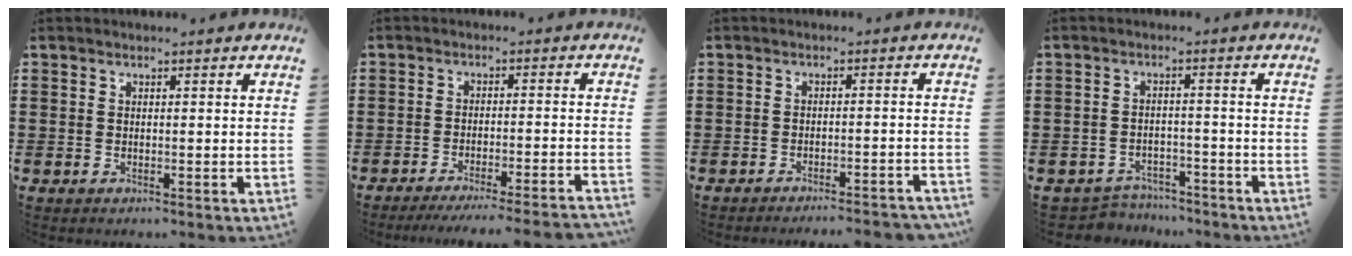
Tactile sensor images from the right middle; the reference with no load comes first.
{"total": 3.9, "force": [-3.5, -0.4, 1.6], "torque": [-0.025, -0.008, -0.068]}
{"total": 2.9, "force": [-2.8, -0.2, 0.7], "torque": [-0.012, 0.000, -0.057]}
{"total": 3.6, "force": [-3.5, 0.6, -0.2], "torque": [-0.006, 0.001, -0.077]}